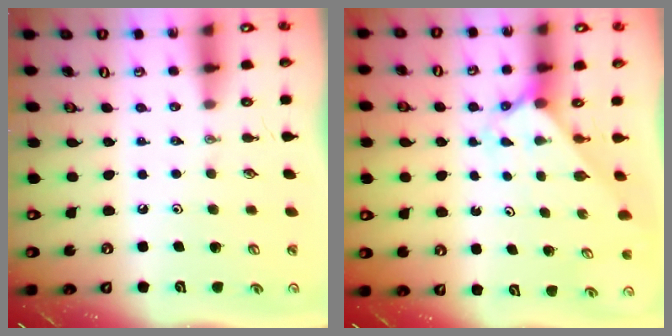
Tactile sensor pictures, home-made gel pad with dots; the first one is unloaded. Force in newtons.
{"total": 2.1, "press": 2.1, "slide": 0.2}